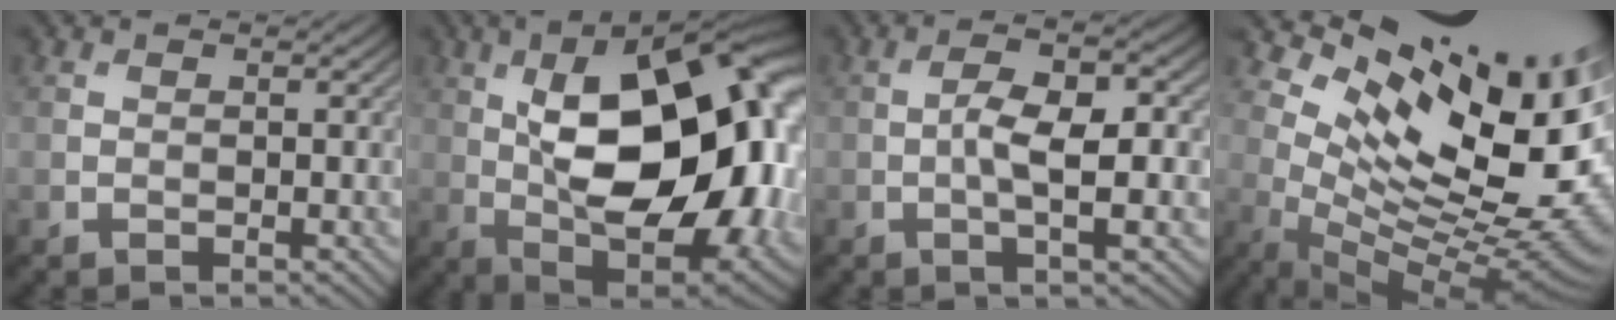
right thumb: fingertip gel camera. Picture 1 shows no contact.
{"total": 21.6, "force": [2.0, 10.6, 18.7], "torque": [-0.280, 0.018, 0.017]}
{"total": 5.6, "force": [-0.8, 1.7, 5.3], "torque": [-0.103, 0.003, -0.015]}
{"total": 17.8, "force": [7.7, 7.8, 14.1], "torque": [-0.220, 0.009, 0.145]}